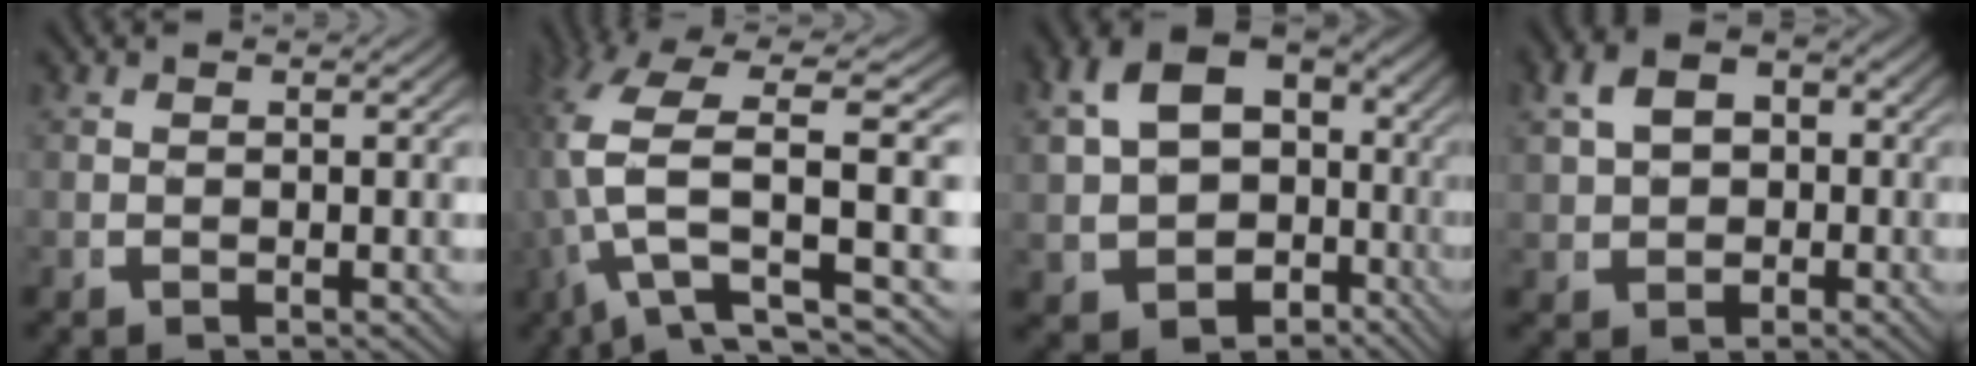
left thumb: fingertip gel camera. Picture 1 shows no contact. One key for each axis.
{"total": 11.0, "fx": 0.8, "fy": 6.2, "fz": 9.1, "tx": -0.201, "ty": -0.024, "tz": 0.027}
{"total": 13.0, "fx": -1.1, "fy": 10.8, "fz": 7.1, "tx": -0.184, "ty": -0.060, "tz": 0.009}
{"total": 5.8, "fx": 1.0, "fy": 4.4, "fz": 3.5, "tx": -0.072, "ty": -0.006, "tz": 0.024}